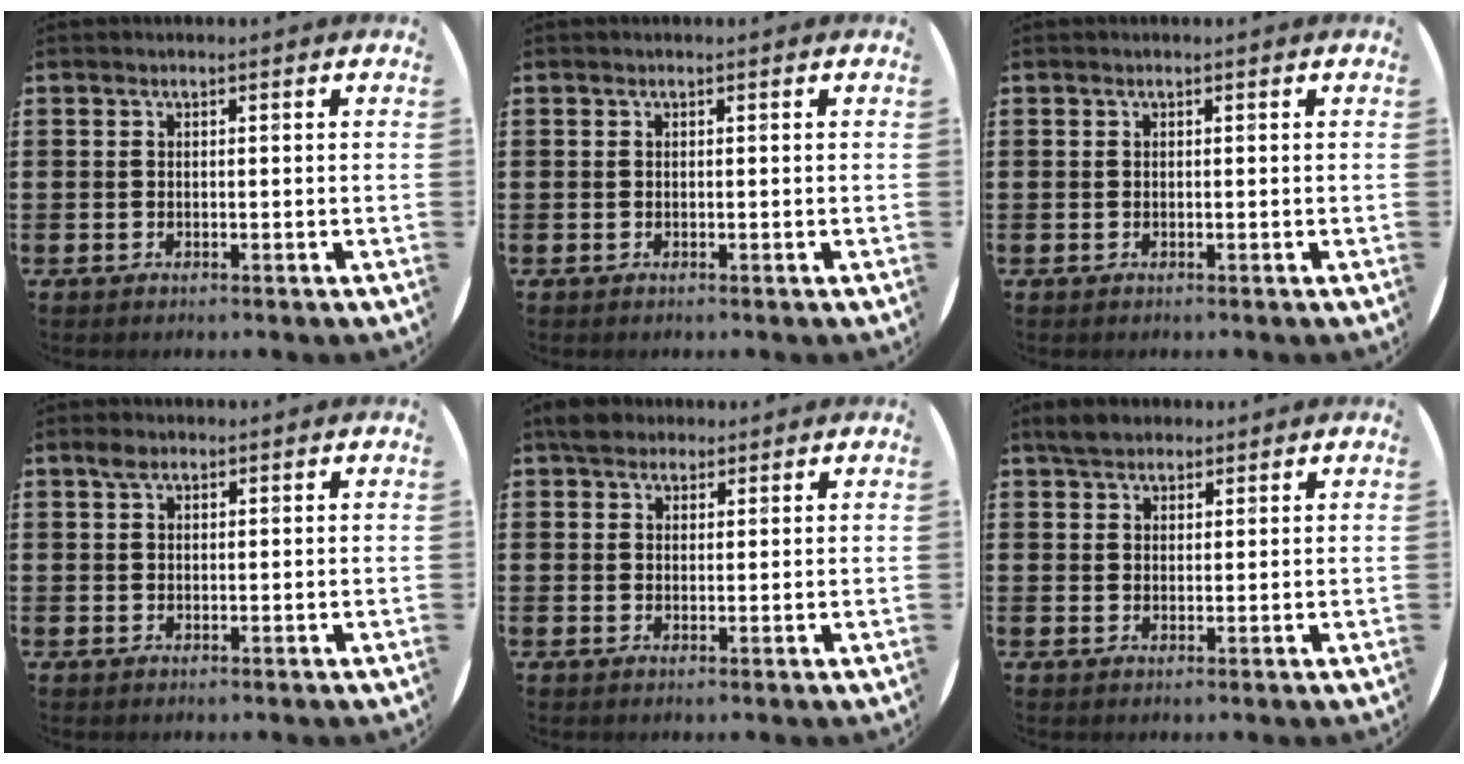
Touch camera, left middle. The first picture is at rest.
{"total": 0.0}
{"total": 0.0}
{"total": 1.7, "force": [1.1, 0.9, 0.8], "torque": [-0.008, 0.003, 0.019]}
{"total": 2.9, "force": [2.5, 1.4, 0.5], "torque": [-0.006, 0.006, 0.046]}
{"total": 3.1, "force": [2.7, 1.3, 0.6], "torque": [-0.010, 0.004, 0.051]}